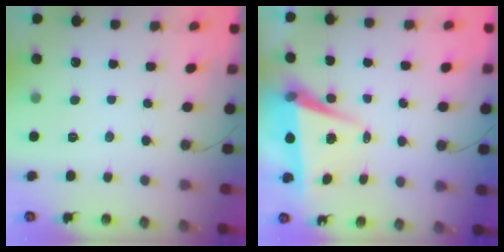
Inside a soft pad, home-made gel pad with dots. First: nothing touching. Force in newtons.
{"total": 6.7, "press": 5.1, "slide": 4.4}